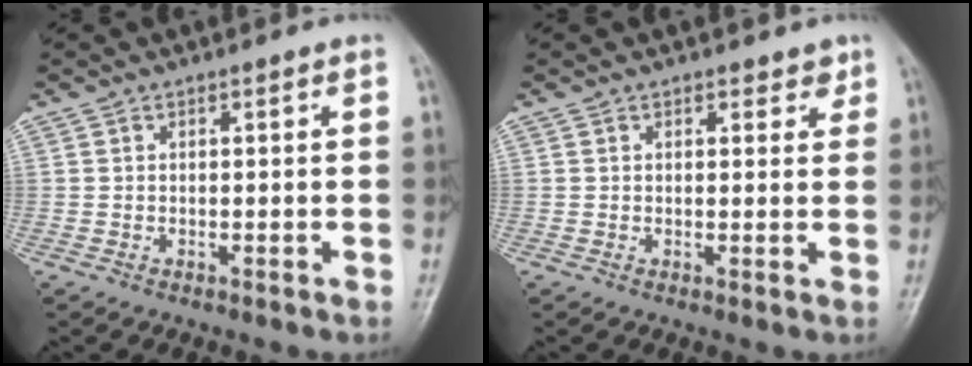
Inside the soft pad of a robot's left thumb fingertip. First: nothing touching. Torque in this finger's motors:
{"motor_torque": [-0.18, -0.01, -0.29, -0.22, -0.04]}